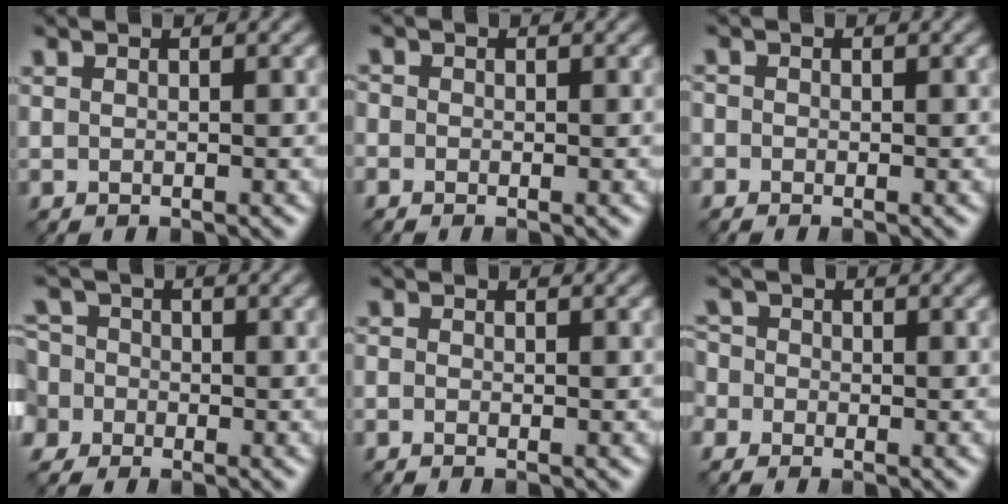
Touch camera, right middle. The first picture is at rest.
{"total": 1.1, "force": [-0.7, 0.9, 0.3], "torque": [0.001, -0.007, -0.008]}
{"total": 1.1, "force": [-0.8, 0.7, 0.2], "torque": [0.004, -0.006, -0.014]}
{"total": 5.5, "force": [-0.3, 5.0, 2.3], "torque": [-0.049, 0.028, -0.050]}
{"total": 0.8, "force": [-0.8, 0.1, 0.3], "torque": [-0.003, -0.002, -0.018]}
{"total": 3.9, "force": [-1.4, 3.0, 2.0], "torque": [-0.036, 0.018, -0.037]}